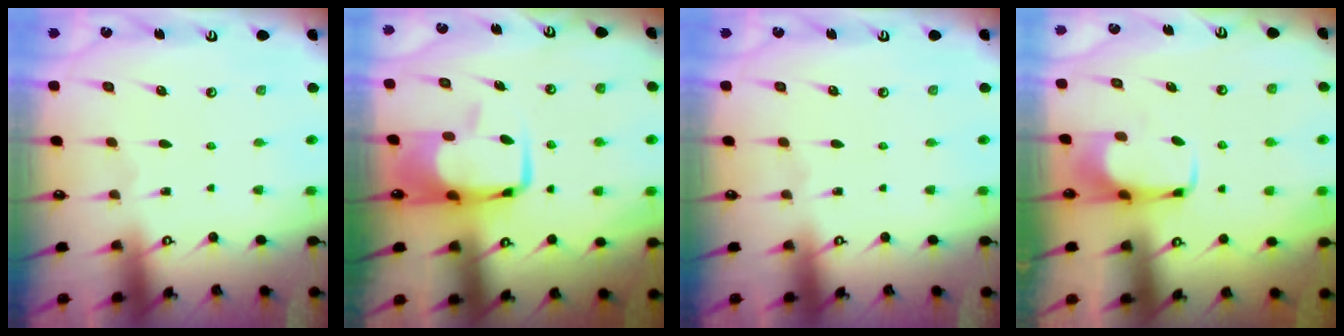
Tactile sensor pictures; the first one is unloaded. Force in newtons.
{"total": 8.2, "press": 8.0, "slide": 1.5}
{"total": 0.0}
{"total": 1.5, "press": 1.5, "slide": 0.4}